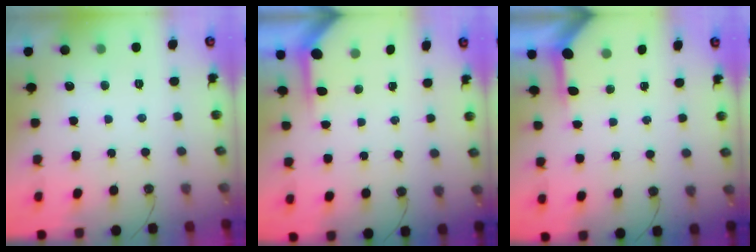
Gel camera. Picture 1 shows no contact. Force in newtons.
{"total": 3.7, "press": 3.7, "slide": 0.3}
{"total": 3.4, "press": 3.3, "slide": 0.4}